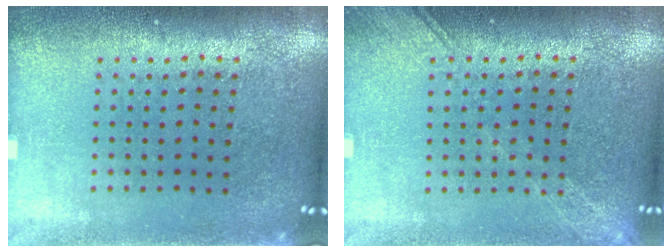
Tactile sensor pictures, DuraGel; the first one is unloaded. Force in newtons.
{"total": 2.4, "press": 2.3, "slide": 0.4}